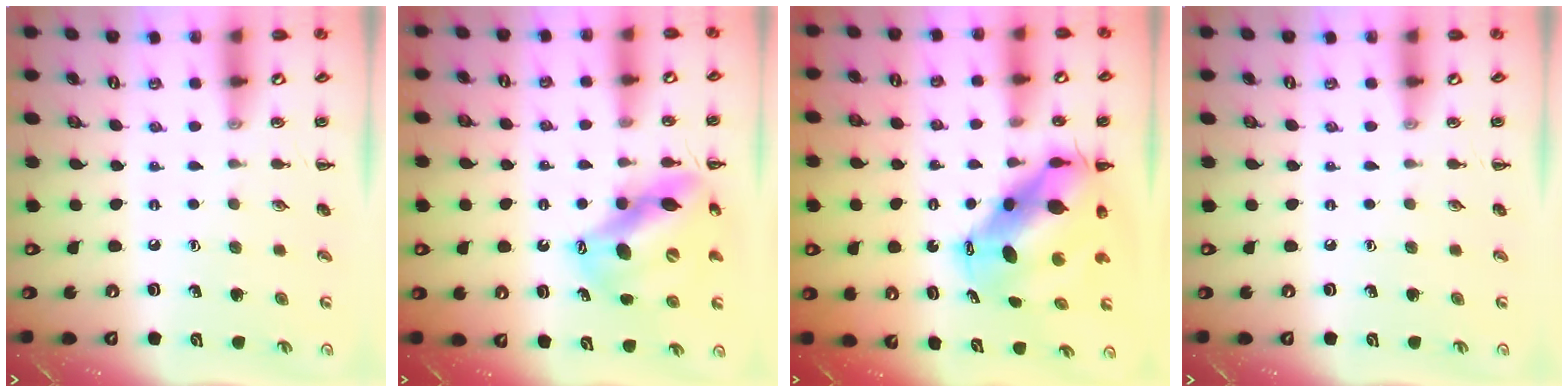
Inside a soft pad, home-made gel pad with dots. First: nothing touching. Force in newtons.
{"total": 14.5, "press": 14.0, "slide": 3.7}
{"total": 12.0, "press": 11.6, "slide": 2.8}
{"total": 0.0}